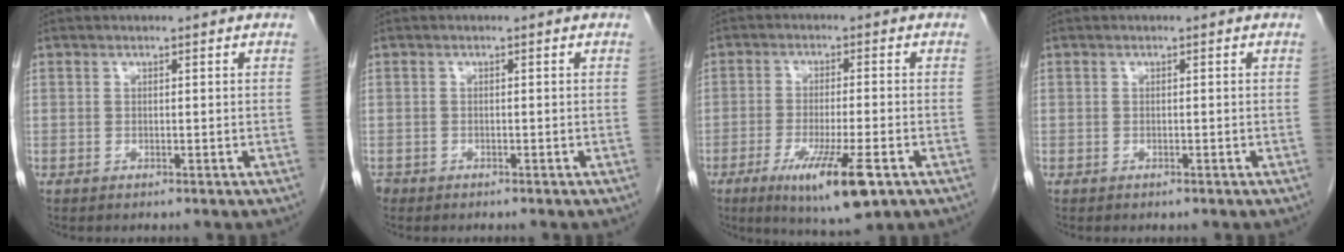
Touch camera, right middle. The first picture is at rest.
{"total": 1.4, "force": [-1.1, 0.8, 0.2], "torque": [-0.010, 0.000, -0.019]}
{"total": 10.5, "force": [-5.2, 1.2, 9.1], "torque": [-0.160, -0.029, -0.079]}
{"total": 0.0}